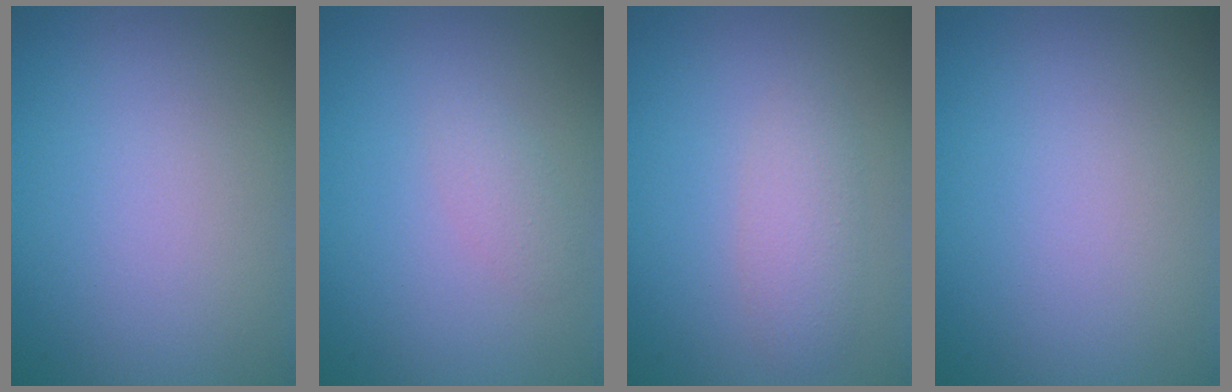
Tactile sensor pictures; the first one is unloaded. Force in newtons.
{"total": 1.2, "press": 1.2, "slide": 0.1}
{"total": 2.1, "press": 2.1, "slide": 0.1}
{"total": 0.0}